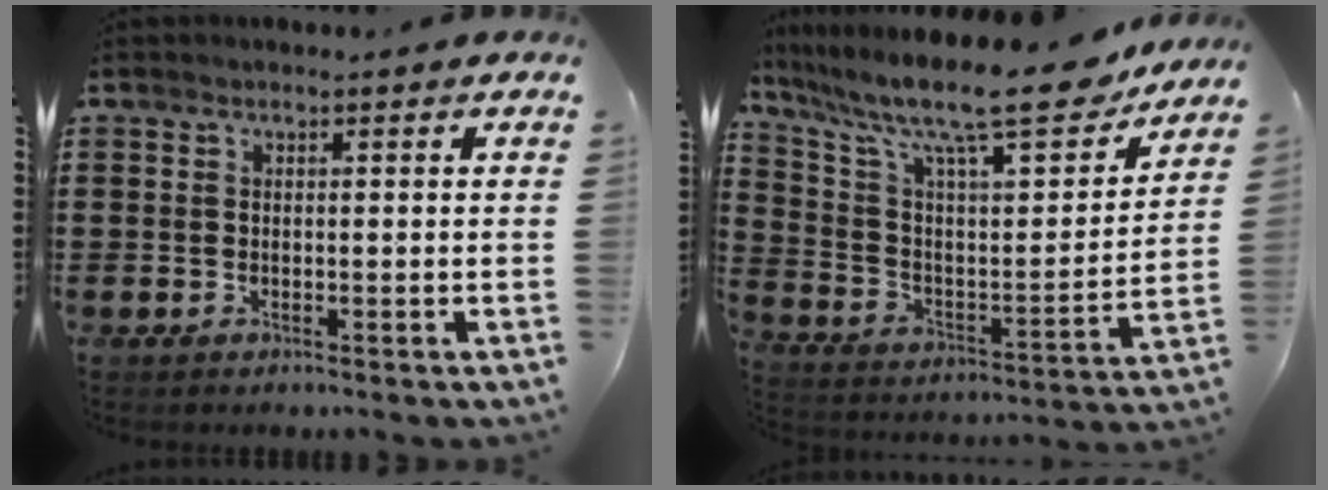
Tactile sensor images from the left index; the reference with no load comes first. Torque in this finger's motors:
{"motor_torque": [2.14, 0.00, 1.05, 0.21]}